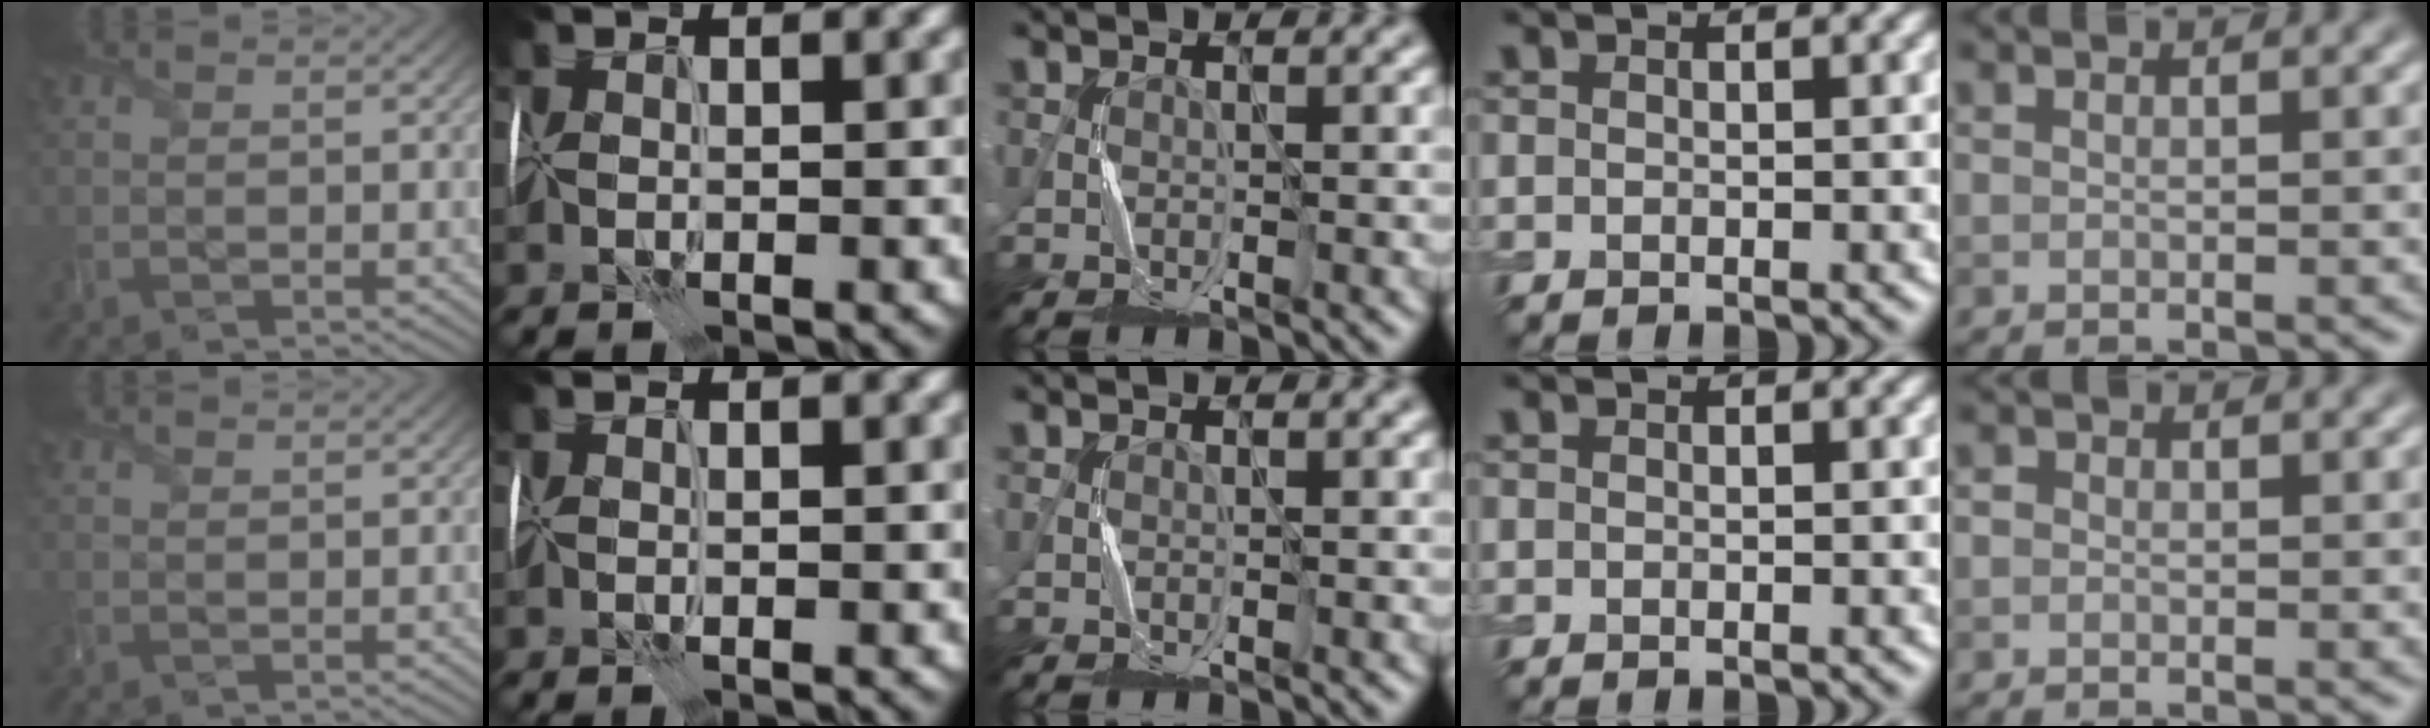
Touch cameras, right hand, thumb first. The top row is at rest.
{"thumb": {"total": 0.7, "force": [0.7, 0.1, 0.1], "torque": [-0.009, 0.003, 0.016]}, "little": {"total": 0.7, "force": [0.1, 0.7, 0.2], "torque": [-0.003, -0.005, -0.004]}}